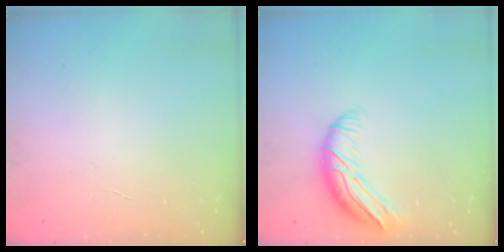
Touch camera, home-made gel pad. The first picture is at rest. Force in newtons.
{"total": 10.2, "press": 9.9, "slide": 2.5}